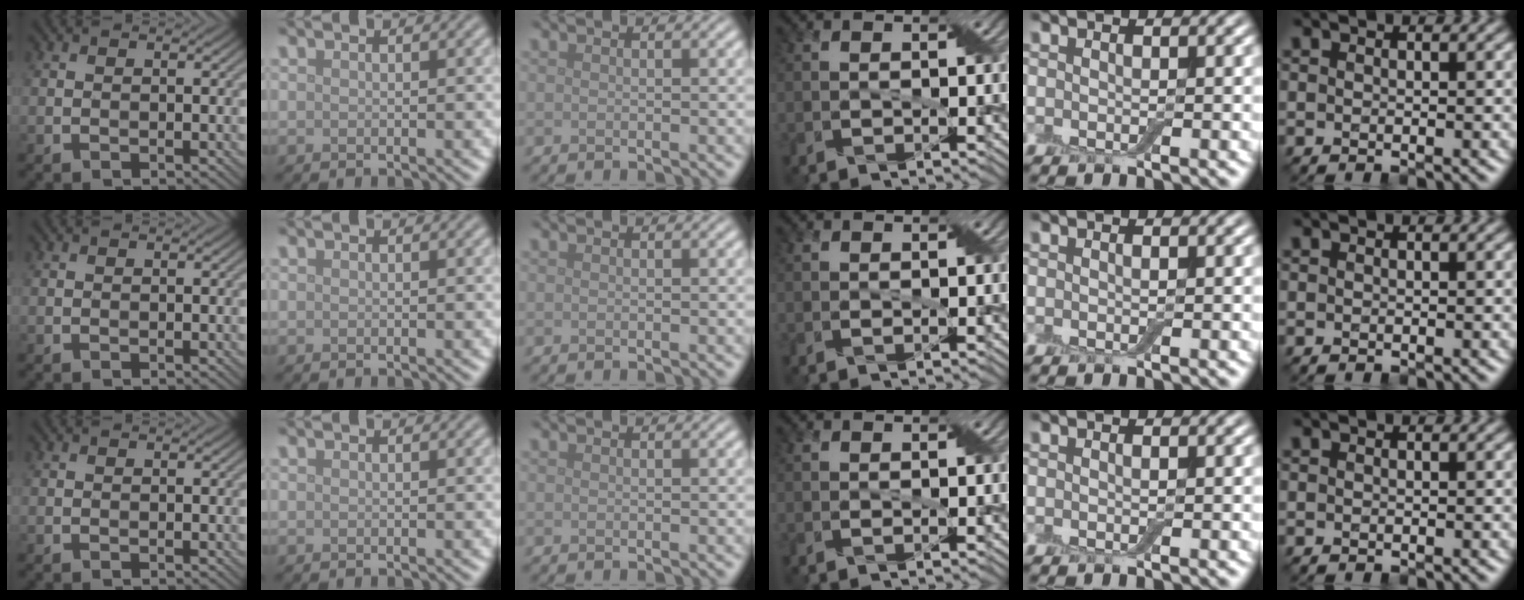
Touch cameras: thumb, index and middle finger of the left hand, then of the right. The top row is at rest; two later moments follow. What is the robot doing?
{"motion": "fold", "object": "bandage"}